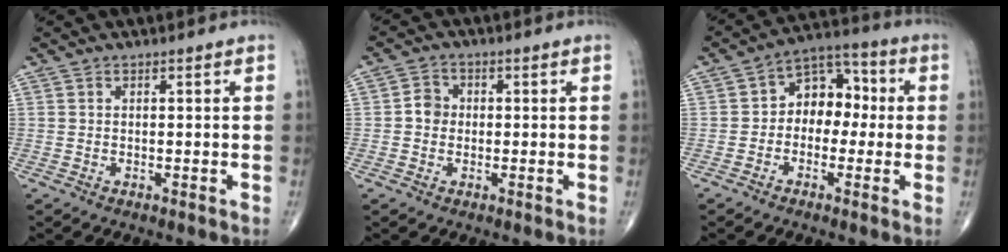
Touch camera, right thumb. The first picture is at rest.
{"total": 3.3, "force": [-0.2, 2.9, 1.5], "torque": [-0.010, 0.009, -0.012]}
{"total": 9.6, "force": [-0.1, 7.0, 6.6], "torque": [-0.057, 0.040, -0.016]}